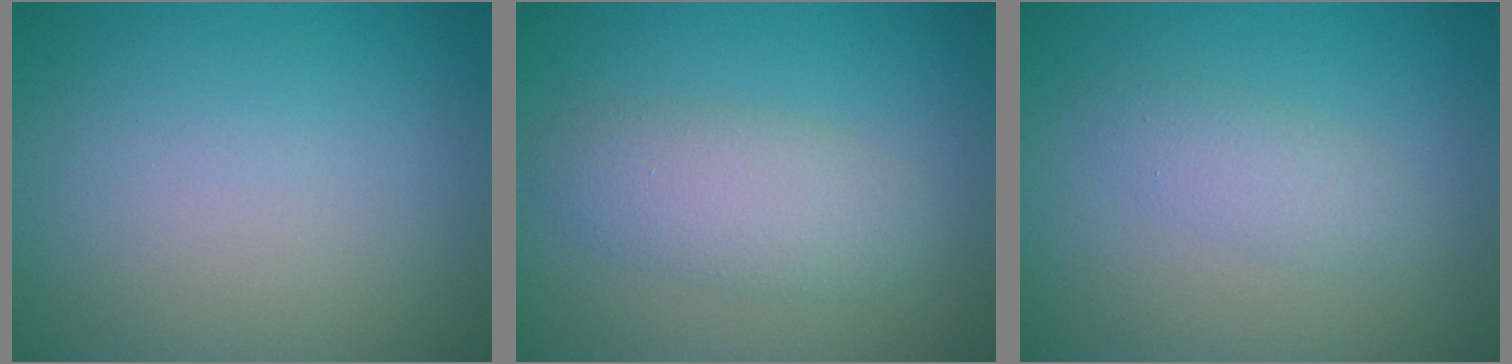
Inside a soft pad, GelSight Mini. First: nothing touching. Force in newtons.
{"total": 4.0, "press": 4.0, "slide": 0.3}
{"total": 2.0, "press": 2.0, "slide": 0.2}